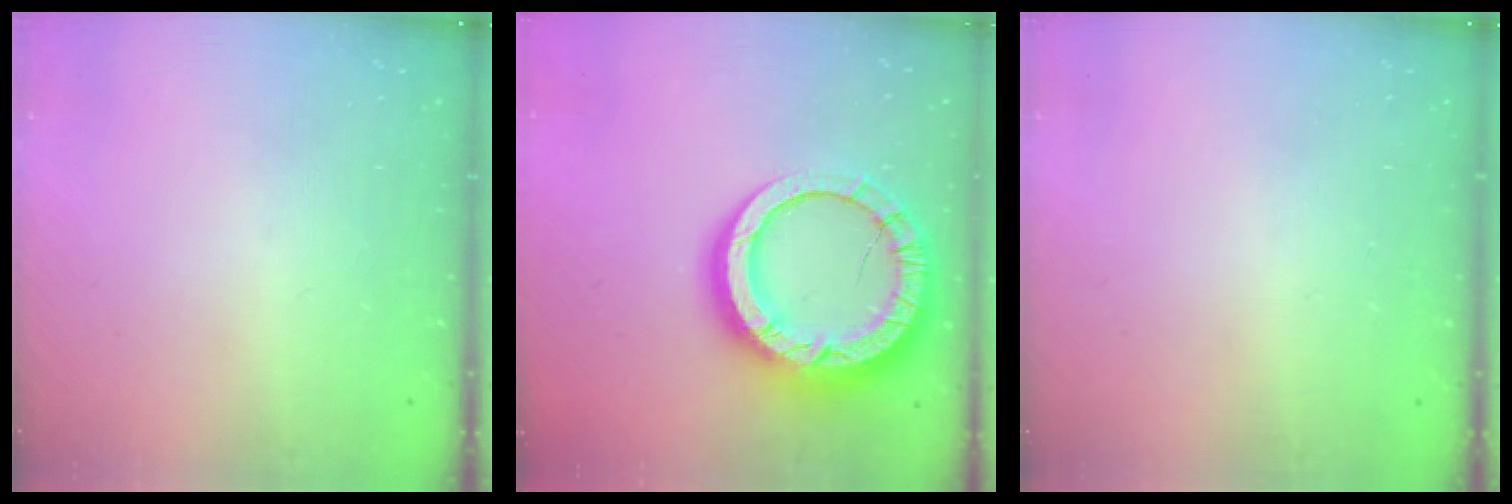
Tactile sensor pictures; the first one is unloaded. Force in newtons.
{"total": 19.9, "press": 19.8, "slide": 2.0}
{"total": 2.6, "press": 2.6, "slide": 0.2}